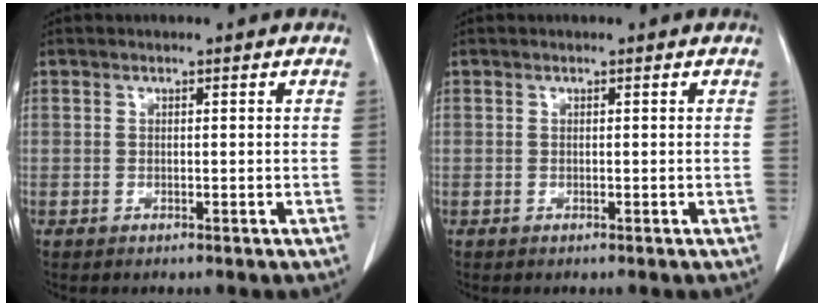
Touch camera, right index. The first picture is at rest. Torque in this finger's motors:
{"motor_torque": [0.00, 0.00, 0.00, 0.00]}